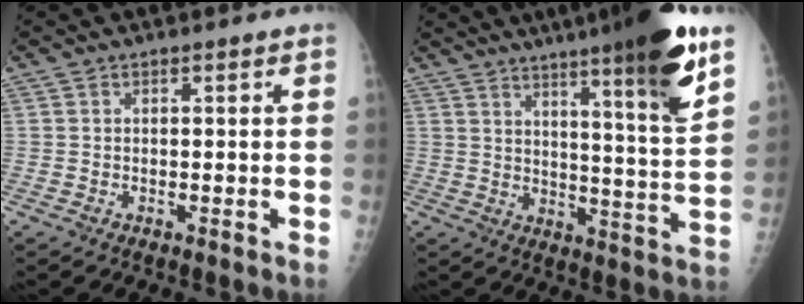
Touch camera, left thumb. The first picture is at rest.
{"total": 18.7, "force": [11.8, 1.2, 14.4], "torque": [-0.192, -0.057, 0.166]}